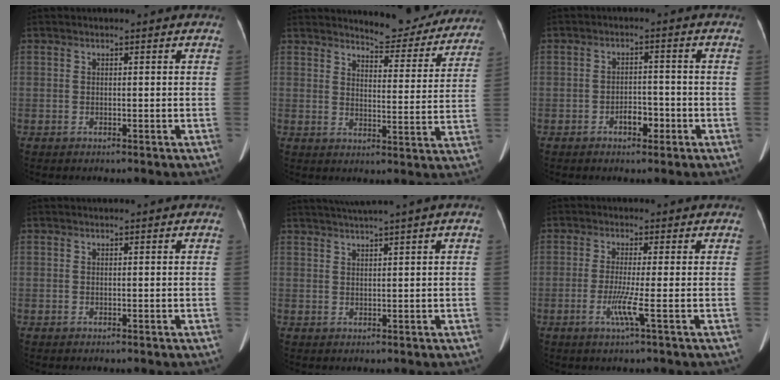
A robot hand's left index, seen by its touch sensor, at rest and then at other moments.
{"total": 12.4, "force": [11.9, 2.5, 2.7], "torque": [-0.020, -0.030, 0.136]}
{"total": 3.1, "force": [-1.6, 1.6, 2.0], "torque": [-0.030, 0.006, -0.024]}
{"total": 0.0}
{"total": 4.7, "force": [3.6, -1.3, 2.7], "torque": [-0.046, 0.018, 0.067]}
{"total": 3.6, "force": [-1.1, -1.0, 3.2], "torque": [-0.073, -0.010, -0.022]}